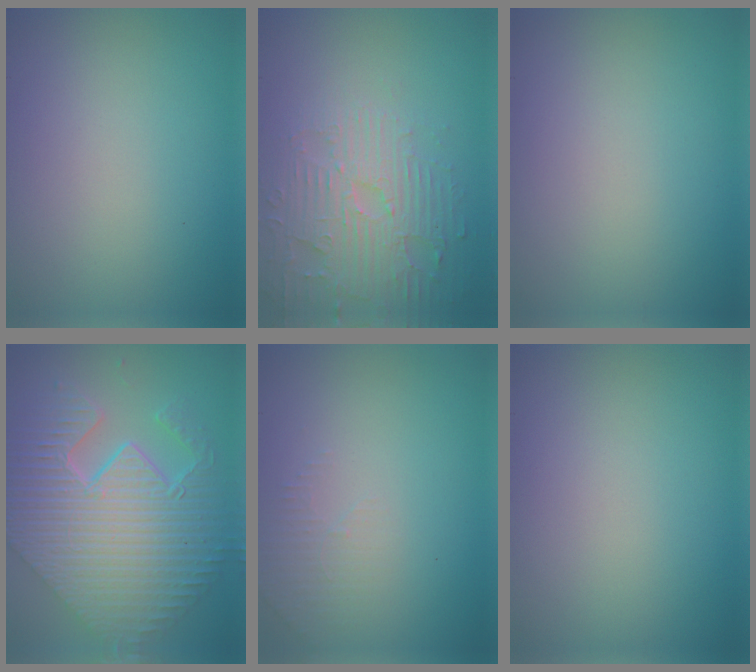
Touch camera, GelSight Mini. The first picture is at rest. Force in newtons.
{"total": 4.5, "press": 4.1, "slide": 1.8}
{"total": 0.0}
{"total": 11.6, "press": 7.8, "slide": 8.6}
{"total": 1.5, "press": 1.5, "slide": 0.4}
{"total": 0.0}